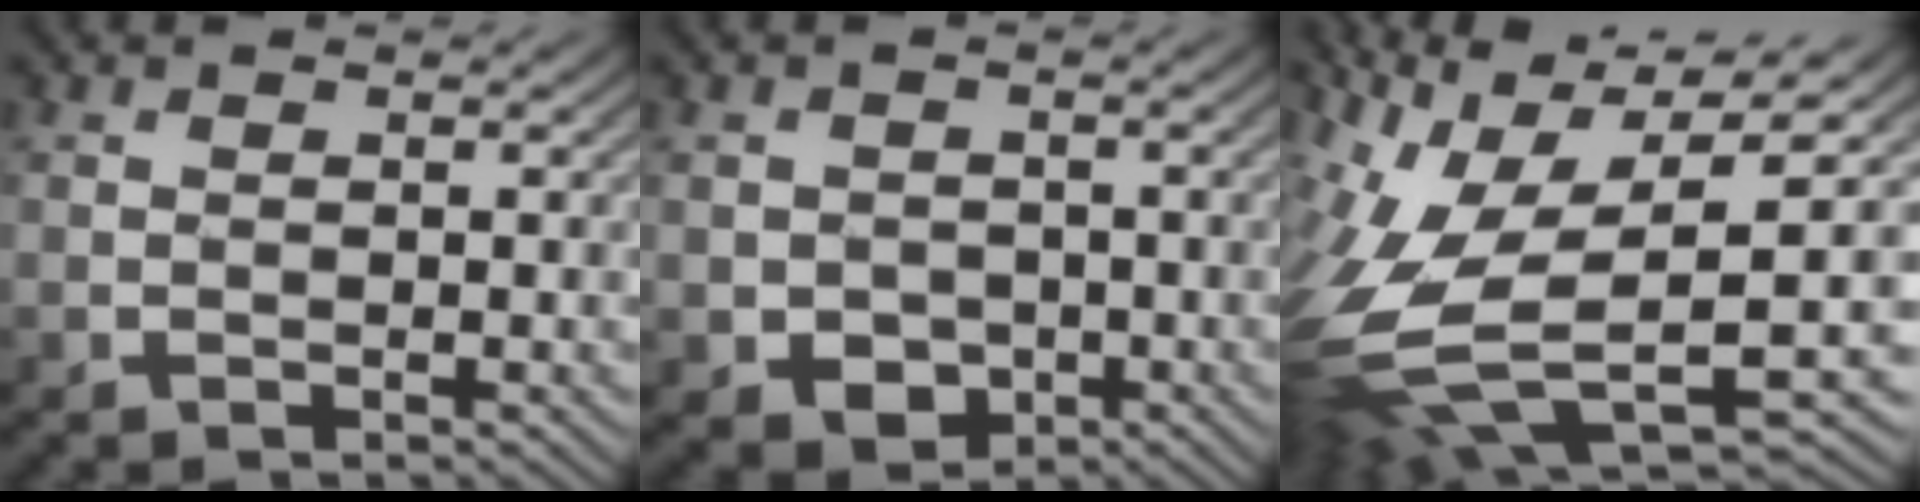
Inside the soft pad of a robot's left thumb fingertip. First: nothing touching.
{"total": 3.2, "force": [-1.8, 2.5, 0.8], "torque": [-0.042, -0.006, -0.039]}
{"total": 14.3, "force": [-1.3, 6.2, 12.9], "torque": [-0.302, -0.018, -0.015]}